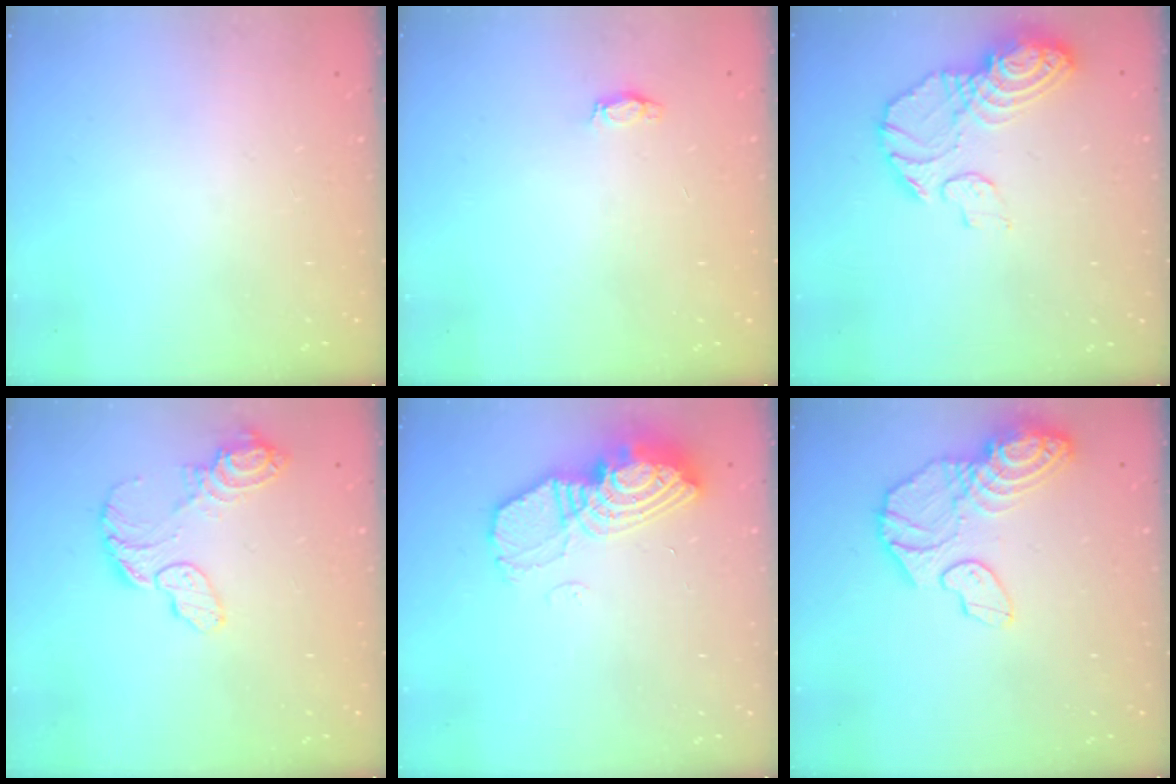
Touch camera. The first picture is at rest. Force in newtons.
{"total": 3.3, "press": 3.2, "slide": 0.4}
{"total": 11.9, "press": 11.8, "slide": 1.0}
{"total": 10.9, "press": 10.8, "slide": 1.0}
{"total": 12.9, "press": 12.9, "slide": 1.2}
{"total": 15.0, "press": 14.9, "slide": 1.8}